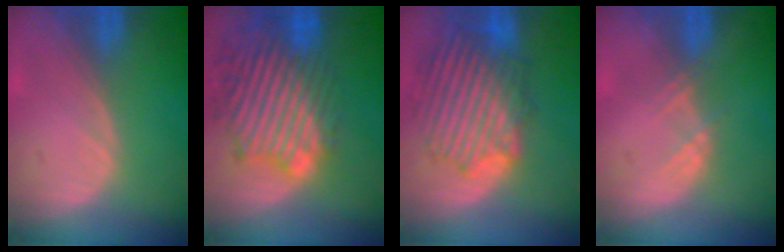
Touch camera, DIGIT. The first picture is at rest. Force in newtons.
{"total": 13.3, "press": 11.7, "slide": 6.4}
{"total": 9.6, "press": 9.6, "slide": 0.4}
{"total": 1.9, "press": 1.8, "slide": 0.8}